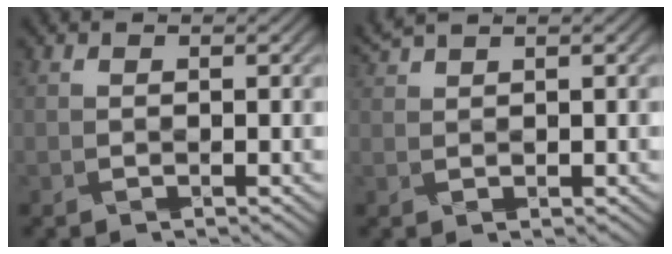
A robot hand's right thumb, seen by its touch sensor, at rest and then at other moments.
{"total": 2.6, "force": [2.1, 0.3, 1.5], "torque": [-0.033, 0.011, 0.046]}